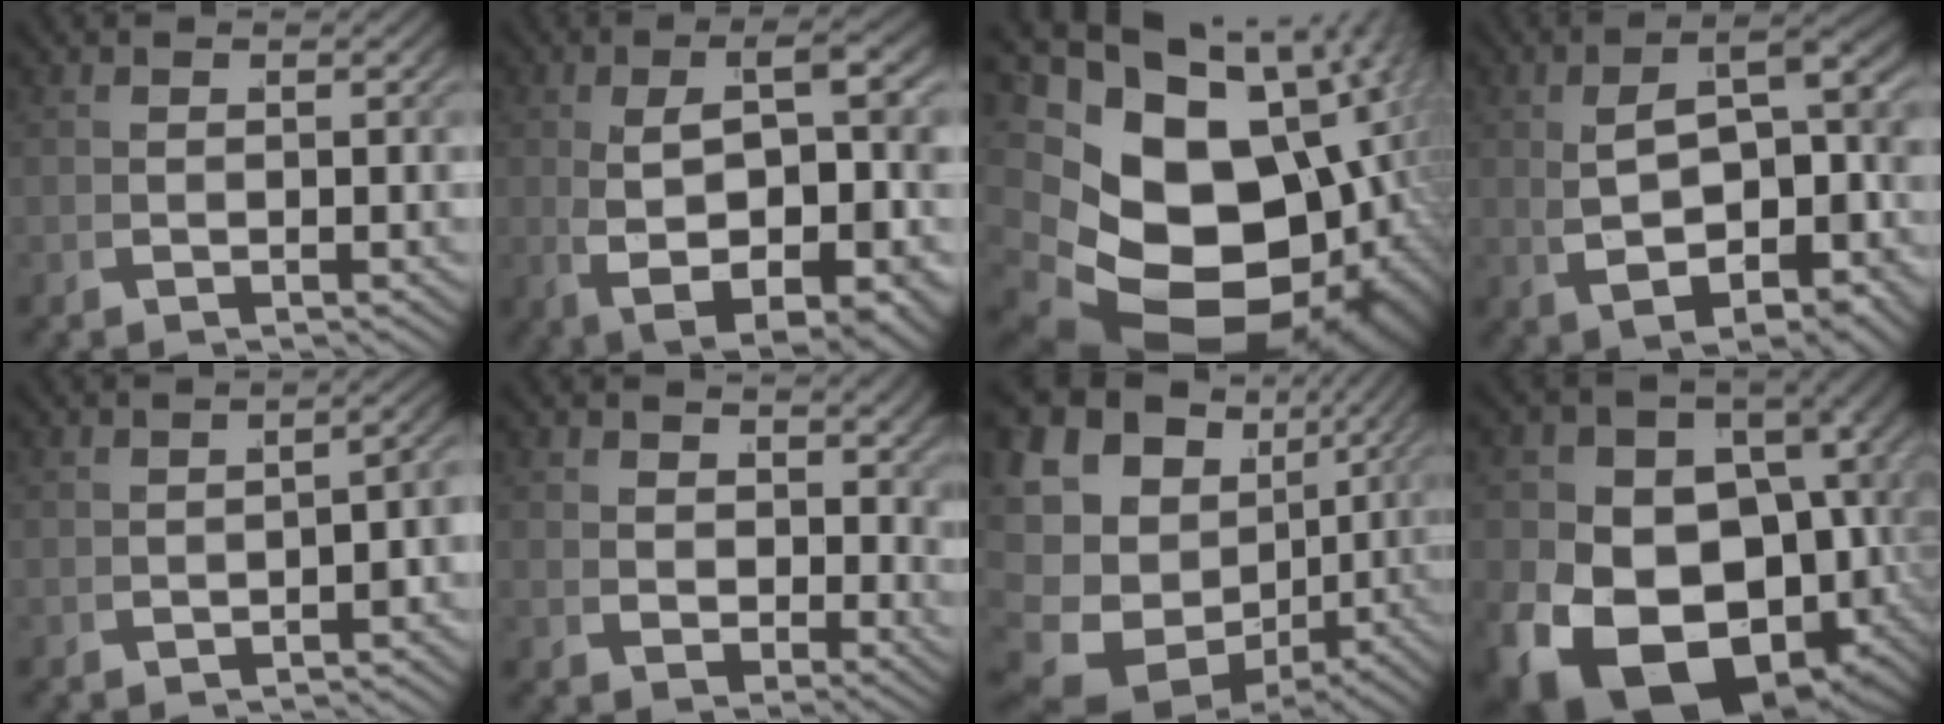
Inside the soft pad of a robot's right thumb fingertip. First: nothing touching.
{"total": 13.0, "force": [-1.7, 7.2, 10.7], "torque": [-0.220, -0.047, 0.011]}
{"total": 22.7, "force": [-3.0, 15.2, 16.5], "torque": [-0.305, -0.079, -0.011]}
{"total": 10.0, "force": [-0.3, 5.2, 8.5], "torque": [-0.135, -0.012, 0.018]}
{"total": 2.5, "force": [-1.1, 1.2, 1.9], "torque": [-0.025, -0.006, -0.010]}
{"total": 4.3, "force": [2.7, 2.5, 2.3], "torque": [-0.025, -0.018, 0.056]}
{"total": 15.2, "force": [-1.7, 11.9, 9.4], "torque": [-0.195, -0.048, -0.009]}
{"total": 24.0, "force": [-4.2, 16.9, 16.5], "torque": [-0.296, -0.090, -0.033]}